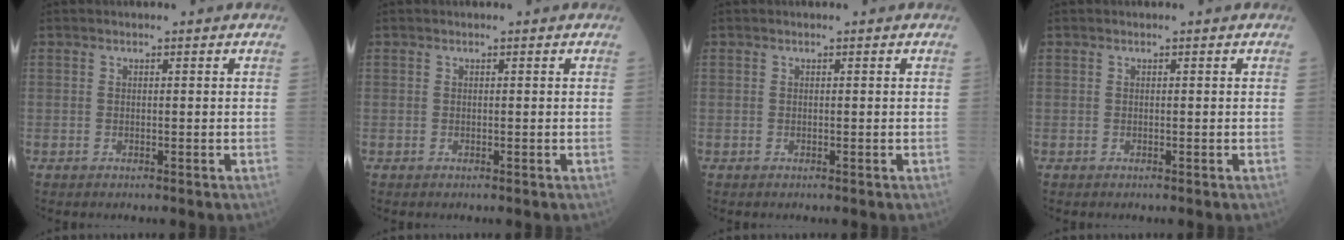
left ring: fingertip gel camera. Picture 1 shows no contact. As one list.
[{"total": 0.0}, {"total": 0.0}, {"total": 0.0}]